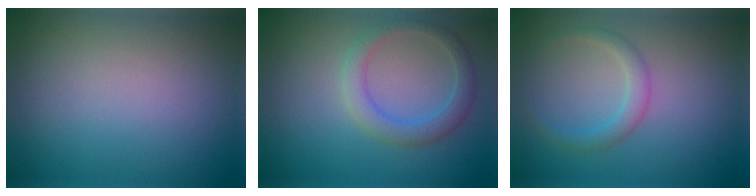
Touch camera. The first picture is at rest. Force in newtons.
{"total": 2.8, "press": 2.8, "slide": 0.1}
{"total": 1.9, "press": 1.9, "slide": 0.0}